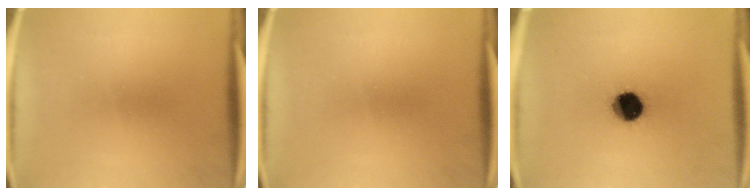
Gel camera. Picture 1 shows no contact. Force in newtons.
{"total": 0.0}
{"total": 10.8}